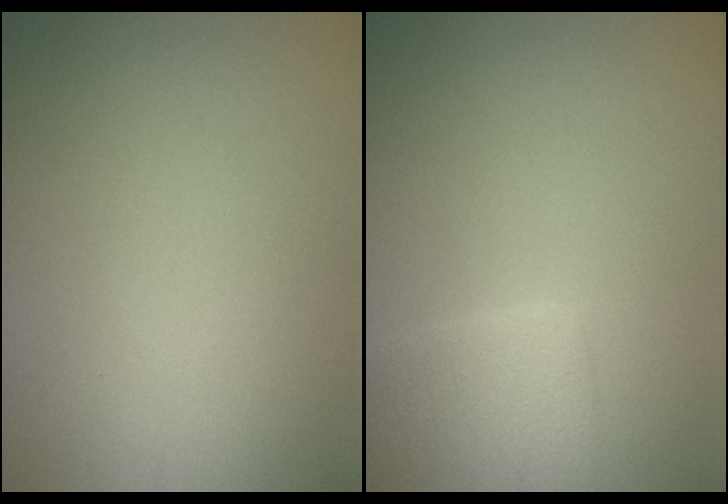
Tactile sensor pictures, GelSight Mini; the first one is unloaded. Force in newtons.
{"total": 3.5, "press": 3.5, "slide": 0.6}